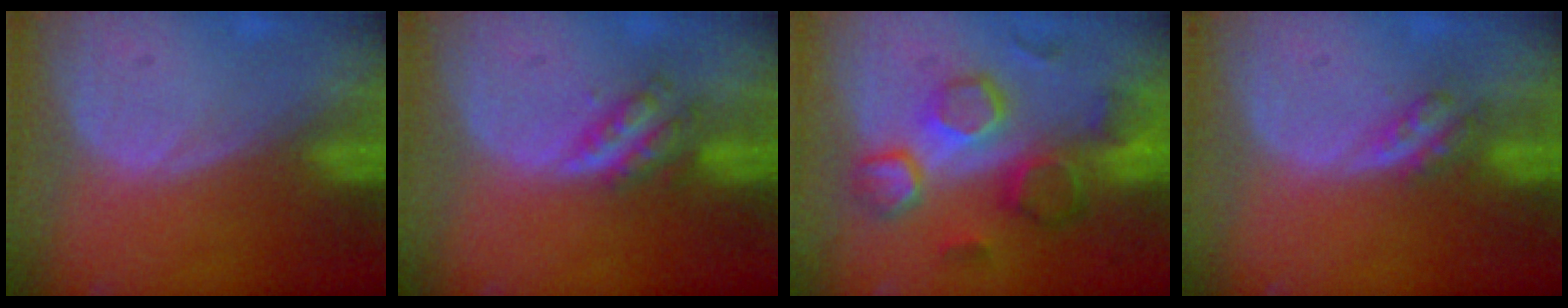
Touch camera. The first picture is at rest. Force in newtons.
{"total": 4.7, "press": 4.4, "slide": 1.5}
{"total": 9.9, "press": 9.4, "slide": 3.1}
{"total": 3.7, "press": 3.1, "slide": 1.9}